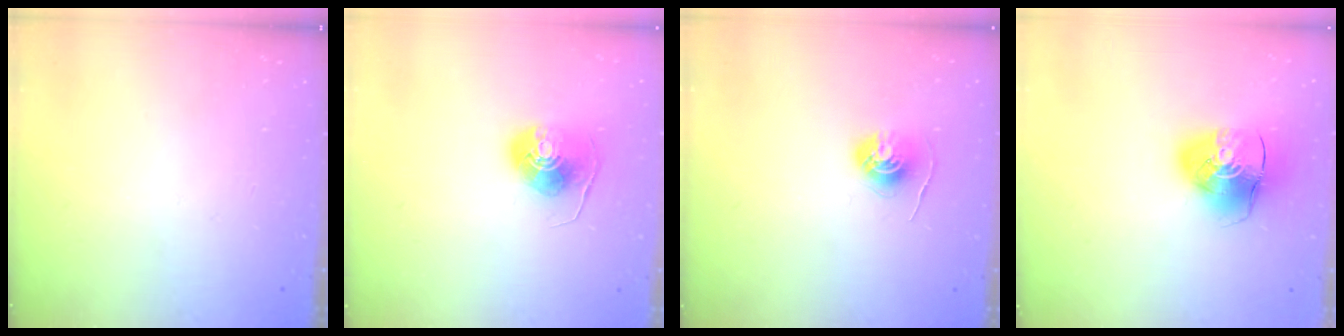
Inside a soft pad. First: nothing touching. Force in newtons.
{"total": 8.5, "press": 8.4, "slide": 0.3}
{"total": 5.7, "press": 5.7, "slide": 0.5}
{"total": 12.6, "press": 12.5, "slide": 1.6}